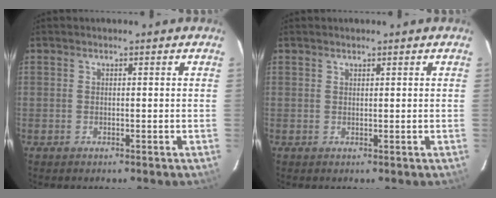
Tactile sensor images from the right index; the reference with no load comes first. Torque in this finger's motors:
{"motor_torque": [0.42, 0.17, -0.02, -0.01]}